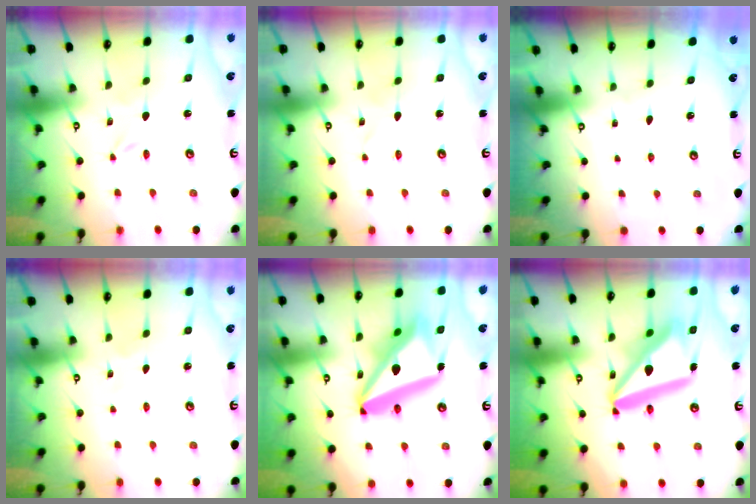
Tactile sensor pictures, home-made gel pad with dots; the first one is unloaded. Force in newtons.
{"total": 2.9, "press": 2.9, "slide": 0.4}
{"total": 0.0}
{"total": 2.0, "press": 2.0, "slide": 0.2}
{"total": 20.8, "press": 20.7, "slide": 2.4}
{"total": 17.8, "press": 17.6, "slide": 2.2}